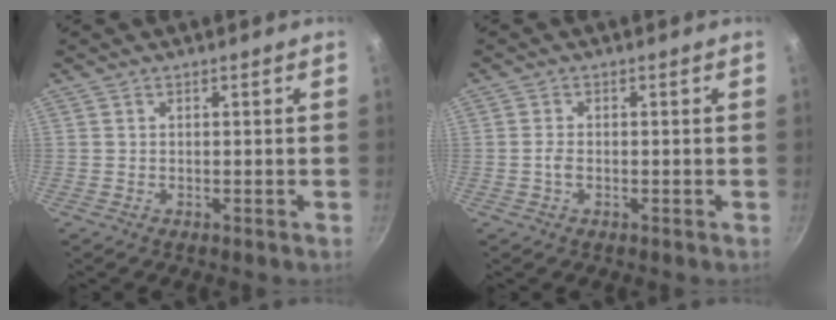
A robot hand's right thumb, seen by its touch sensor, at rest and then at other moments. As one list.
[{"total": 1.8, "force": [-0.5, 1.0, 1.4], "torque": [-0.030, 0.007, -0.011]}]